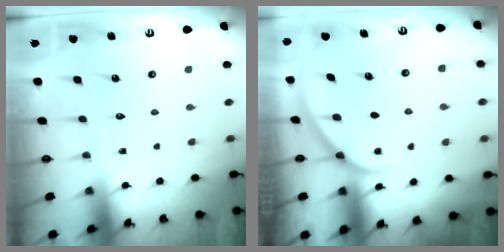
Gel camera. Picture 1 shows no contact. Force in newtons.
{"total": 2.5, "press": 2.5, "slide": 0.2}